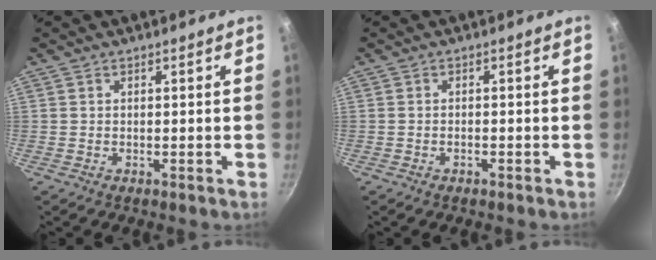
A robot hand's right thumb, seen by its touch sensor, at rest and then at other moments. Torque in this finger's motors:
{"motor_torque": [-0.37, 0.02, -0.22, 0.00, -0.02]}